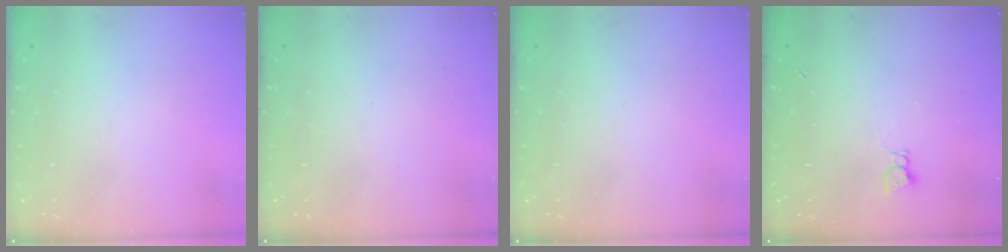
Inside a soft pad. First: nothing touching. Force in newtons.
{"total": 0.0}
{"total": 0.0}
{"total": 2.0, "press": 2.0, "slide": 0.3}